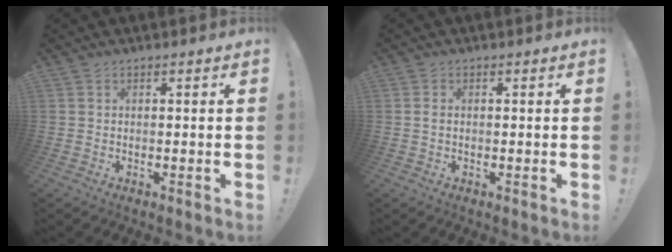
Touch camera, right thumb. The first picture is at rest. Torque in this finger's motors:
{"motor_torque": [-0.14, -0.01, -0.24, 0.17, 0.02]}